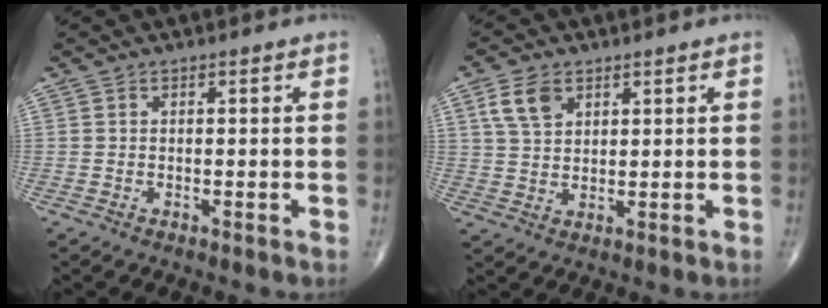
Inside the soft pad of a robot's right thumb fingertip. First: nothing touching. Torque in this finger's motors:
{"motor_torque": [-0.03, 0.09, 0.12, -0.07, 0.12]}